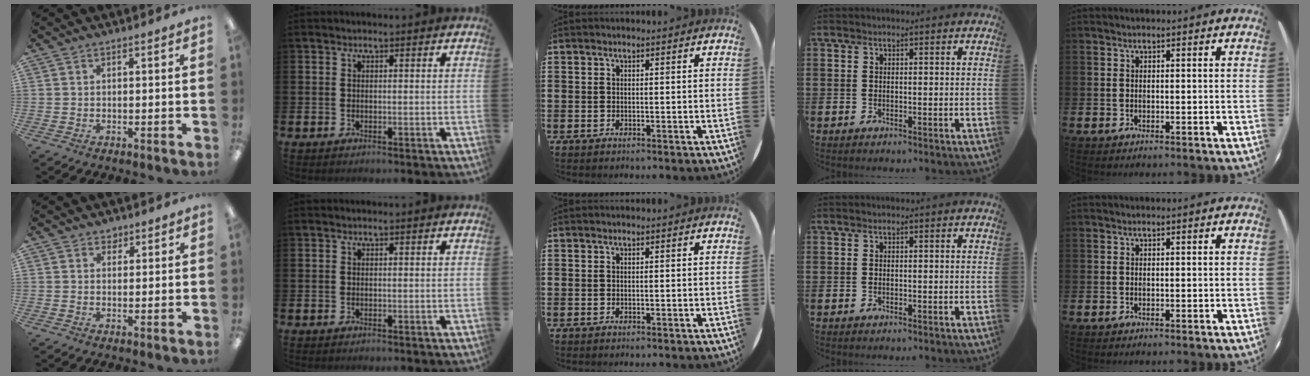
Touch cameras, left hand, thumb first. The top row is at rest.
{"thumb": {"total": 1.8, "force": [1.4, 1.1, 0.2], "torque": [0.003, -0.002, 0.025]}}